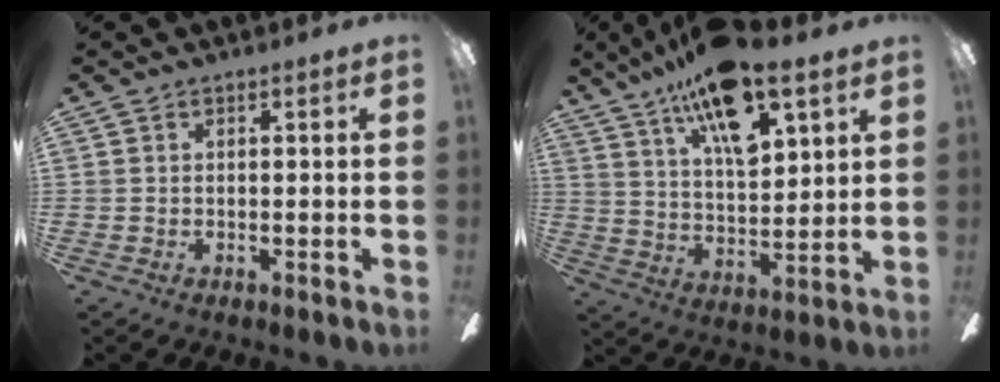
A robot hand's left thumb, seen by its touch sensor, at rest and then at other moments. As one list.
[{"total": 16.5, "force": [11.5, 5.5, 10.4], "torque": [-0.187, -0.051, 0.194]}]